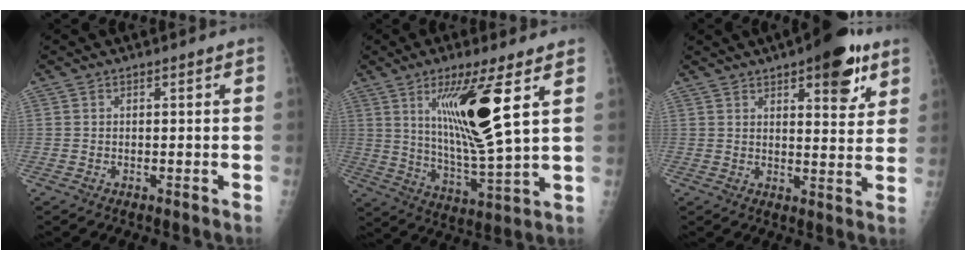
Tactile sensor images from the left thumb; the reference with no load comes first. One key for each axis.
{"total": 16.2, "fx": 6.1, "fy": 2.2, "fz": 14.8, "tx": -0.273, "ty": -0.049, "tz": 0.116}
{"total": 11.9, "fx": 6.5, "fy": 4.3, "fz": 8.9, "tx": -0.087, "ty": -0.026, "tz": 0.083}